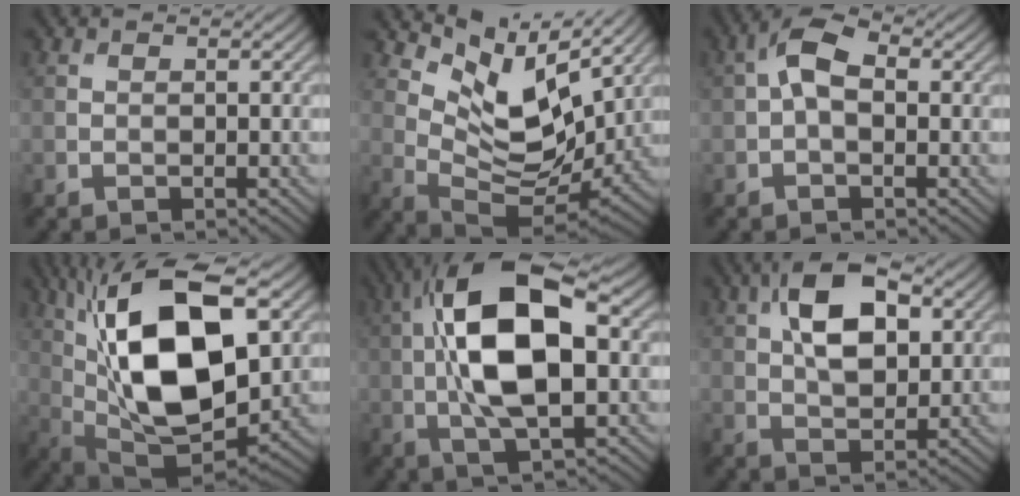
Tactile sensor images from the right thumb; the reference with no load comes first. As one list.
[{"total": 10.1, "force": [5.9, 4.7, 6.8], "torque": [-0.137, -0.008, 0.119]}, {"total": 4.7, "force": [0.5, 2.7, 3.8], "torque": [-0.076, 0.013, 0.000]}, {"total": 18.7, "force": [3.9, 8.6, 16.2], "torque": [-0.304, 0.021, 0.056]}, {"total": 15.0, "force": [1.2, 6.4, 13.5], "torque": [-0.252, 0.026, 0.011]}, {"total": 10.5, "force": [3.3, 5.5, 8.2], "torque": [-0.158, 0.017, 0.051]}]